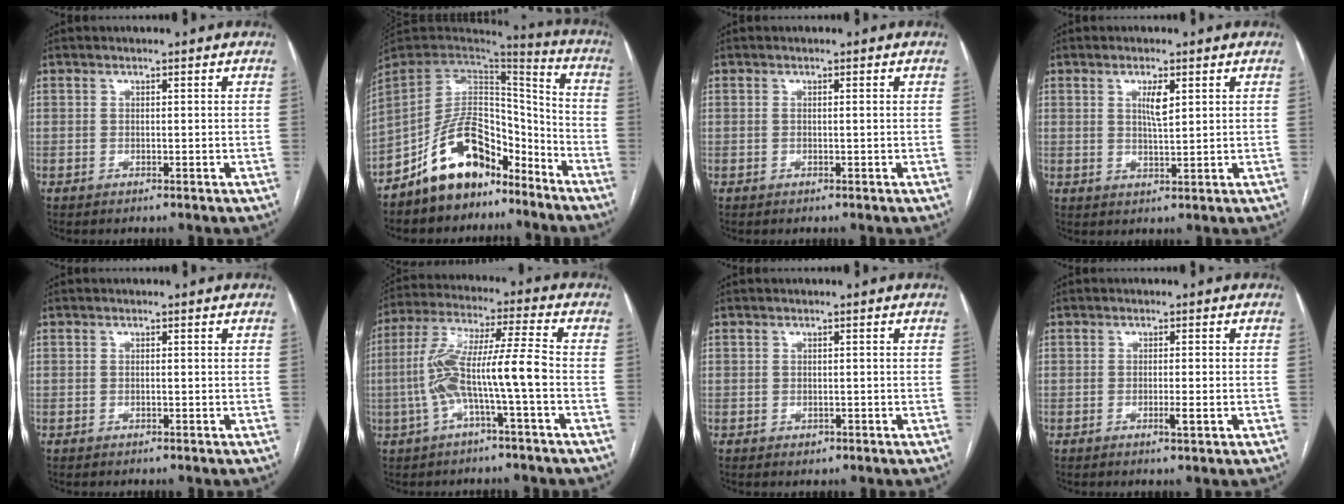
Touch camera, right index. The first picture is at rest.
{"total": 14.3, "force": [-9.8, 7.3, 7.5], "torque": [-0.136, 0.039, -0.172]}
{"total": 0.5, "force": [0.0, 0.0, 0.5], "torque": [-0.013, -0.001, 0.002]}
{"total": 3.3, "force": [1.3, 0.5, 3.0], "torque": [-0.055, -0.004, 0.023]}
{"total": 0.0}
{"total": 11.1, "force": [-2.7, 0.1, 10.7], "torque": [-0.222, 0.029, -0.053]}
{"total": 0.9, "force": [-0.3, 0.8, 0.4], "torque": [-0.005, 0.002, -0.001]}
{"total": 2.3, "force": [-0.8, 0.1, 2.2], "torque": [-0.038, -0.005, -0.012]}